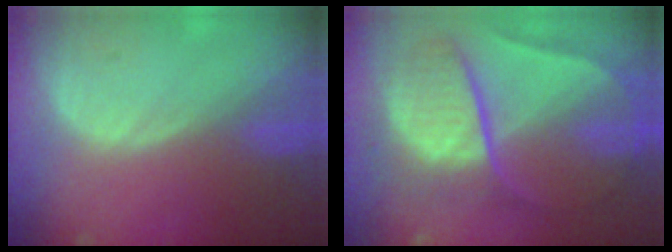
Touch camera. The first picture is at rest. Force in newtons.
{"total": 10.6, "press": 10.5, "slide": 1.1}